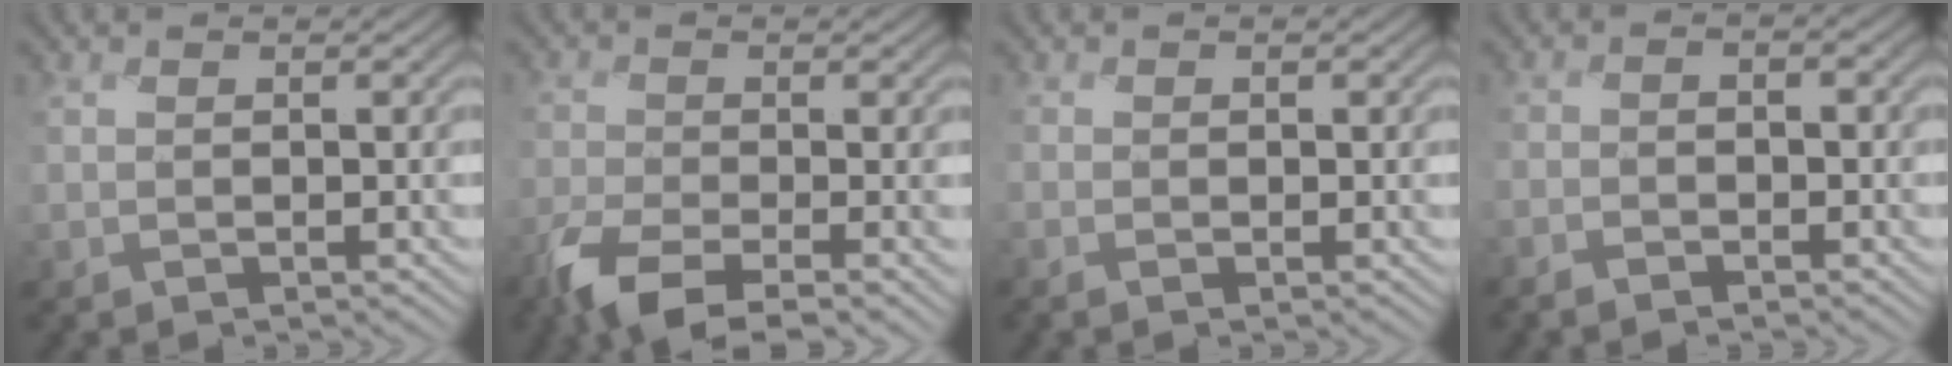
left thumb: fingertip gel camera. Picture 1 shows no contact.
{"total": 5.5, "force": [-4.2, 1.3, 3.3], "torque": [-0.067, -0.006, -0.095]}
{"total": 0.7, "force": [-0.3, -0.2, -0.6], "torque": [0.015, -0.001, -0.008]}
{"total": 1.5, "force": [-1.5, 0.0, -0.1], "torque": [0.007, 0.005, -0.038]}